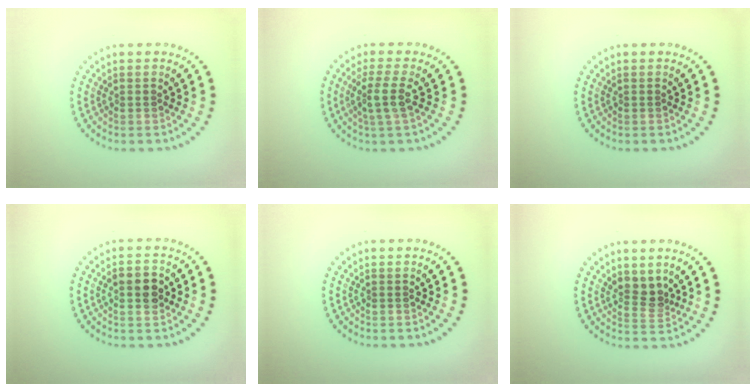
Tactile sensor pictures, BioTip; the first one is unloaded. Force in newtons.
{"total": 2.5, "press": 2.1, "slide": 1.3}
{"total": 0.0}
{"total": 2.9, "press": 2.9, "slide": 0.1}
{"total": 0.0}
{"total": 2.3, "press": 1.7, "slide": 1.5}